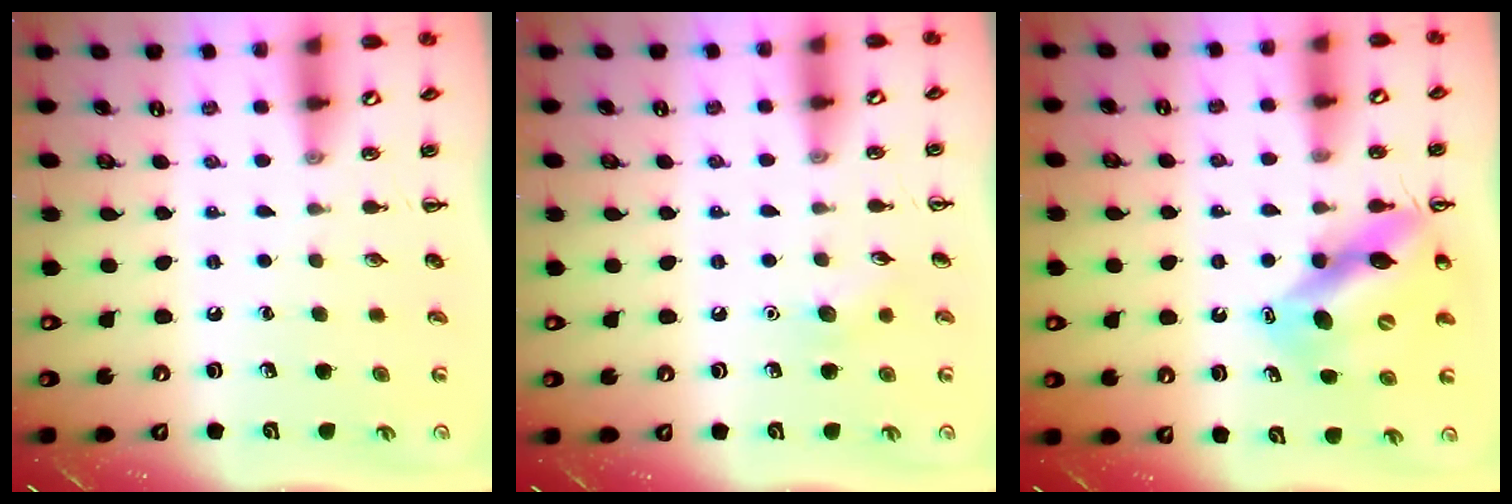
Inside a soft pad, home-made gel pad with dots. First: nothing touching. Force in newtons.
{"total": 5.6, "press": 5.4, "slide": 1.5}
{"total": 12.8, "press": 12.2, "slide": 3.9}